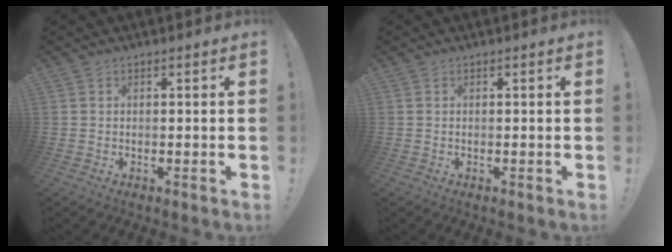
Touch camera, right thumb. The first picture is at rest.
{"total": 0.0}